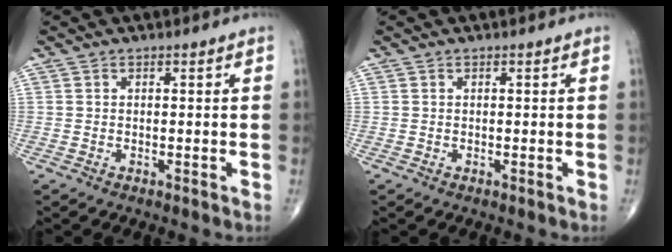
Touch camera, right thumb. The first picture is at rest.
{"total": 0.0}